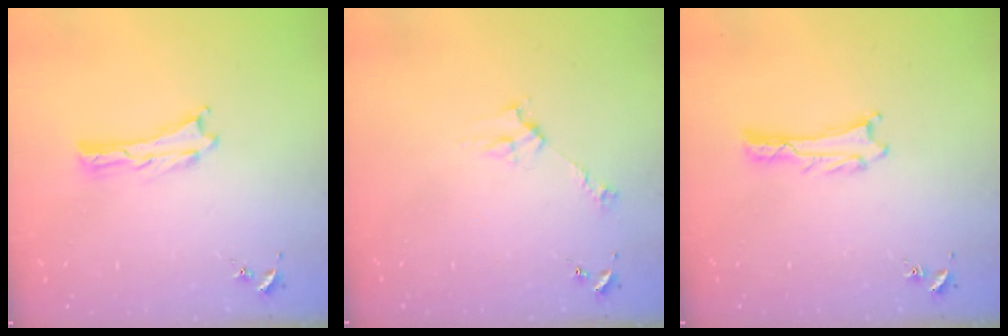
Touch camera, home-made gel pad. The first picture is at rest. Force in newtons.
{"total": 3.5, "press": 3.5, "slide": 0.4}
{"total": 0.8, "press": 0.7, "slide": 0.1}